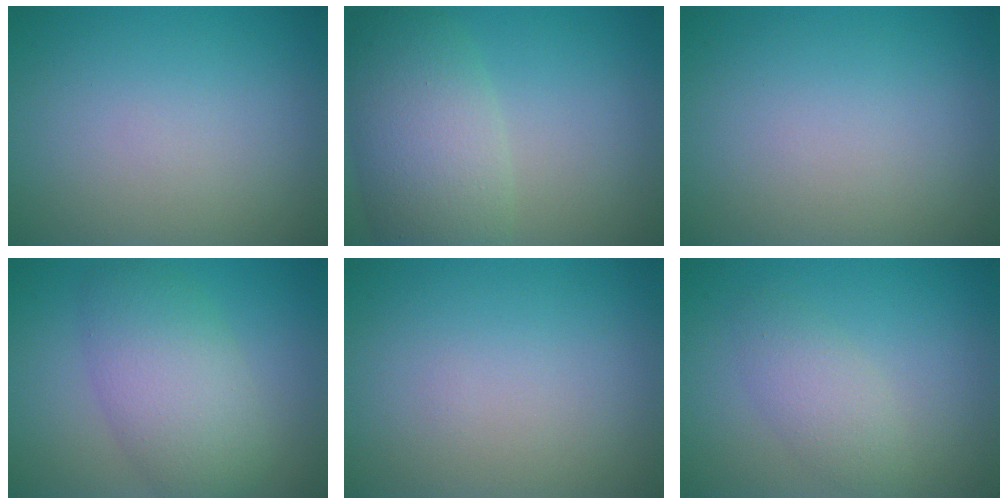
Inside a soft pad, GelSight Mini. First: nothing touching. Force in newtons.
{"total": 7.3, "press": 7.3, "slide": 0.2}
{"total": 0.0}
{"total": 6.2, "press": 6.2, "slide": 0.3}
{"total": 0.0}
{"total": 2.7, "press": 2.6, "slide": 0.1}